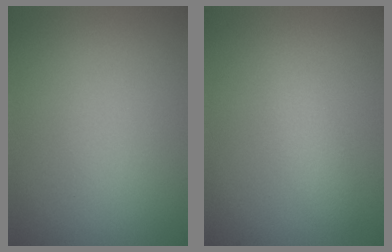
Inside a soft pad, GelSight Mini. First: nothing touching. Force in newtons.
{"total": 1.5, "press": 1.5, "slide": 0.1}